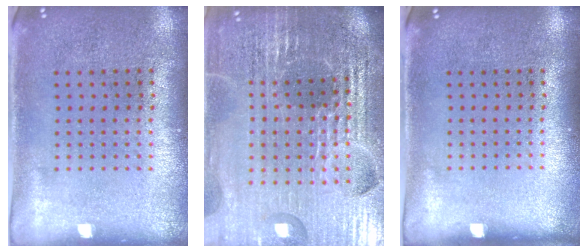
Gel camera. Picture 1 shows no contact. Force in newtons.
{"total": 5.9, "press": 5.3, "slide": 2.6}
{"total": 0.0}